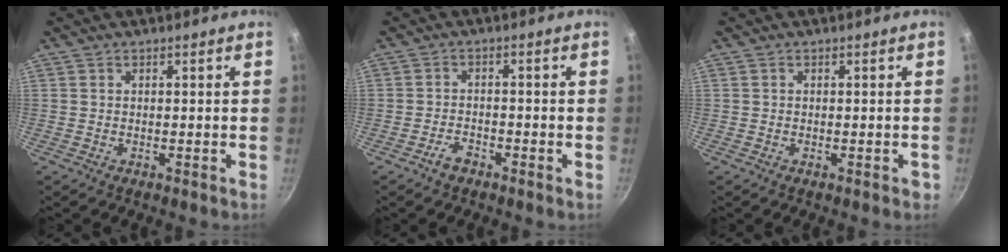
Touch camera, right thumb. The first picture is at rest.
{"total": 2.8, "force": [-2.1, 1.2, 1.4], "torque": [-0.026, 0.019, -0.038]}
{"total": 0.7, "force": [-0.3, 0.4, 0.5], "torque": [-0.001, 0.004, -0.004]}